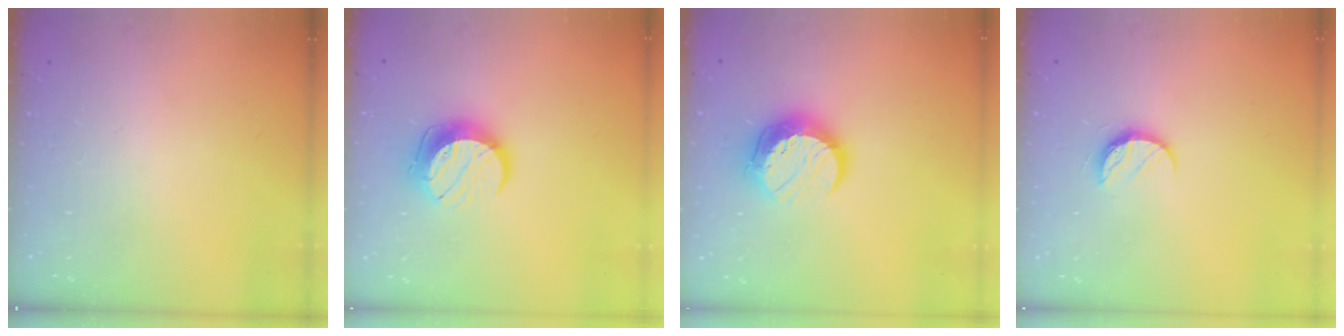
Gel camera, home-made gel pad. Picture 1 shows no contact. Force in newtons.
{"total": 11.3, "press": 11.2, "slide": 0.7}
{"total": 11.5, "press": 11.5, "slide": 0.8}
{"total": 7.6, "press": 7.6, "slide": 0.6}